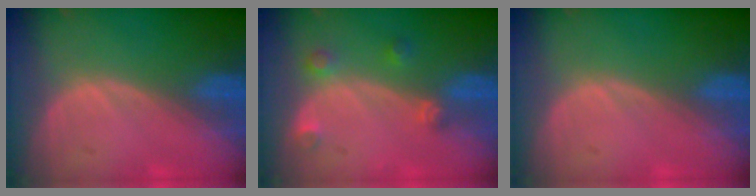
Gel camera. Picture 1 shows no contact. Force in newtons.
{"total": 2.7, "press": 2.7, "slide": 0.3}
{"total": 0.0}